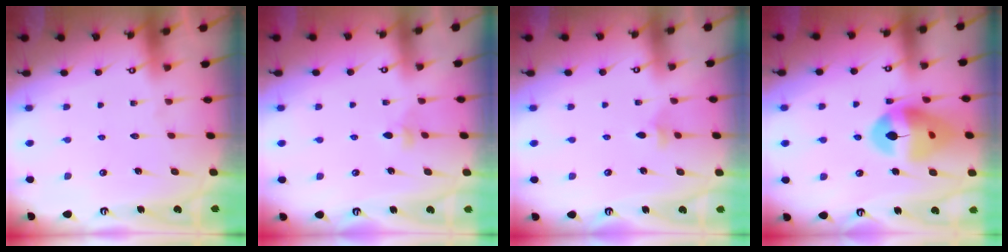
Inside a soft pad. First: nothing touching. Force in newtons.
{"total": 3.3, "press": 3.2, "slide": 0.9}
{"total": 2.9, "press": 2.8, "slide": 0.9}
{"total": 15.1, "press": 14.9, "slide": 2.2}